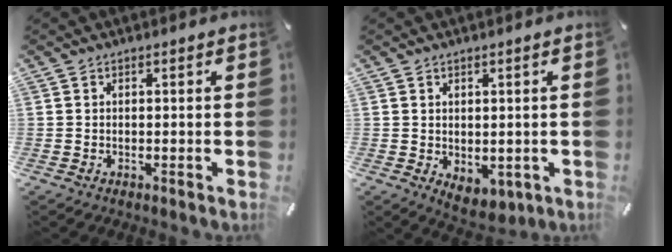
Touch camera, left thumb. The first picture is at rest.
{"total": 3.0, "force": [0.3, 2.5, 1.7], "torque": [-0.014, 0.001, 0.008]}